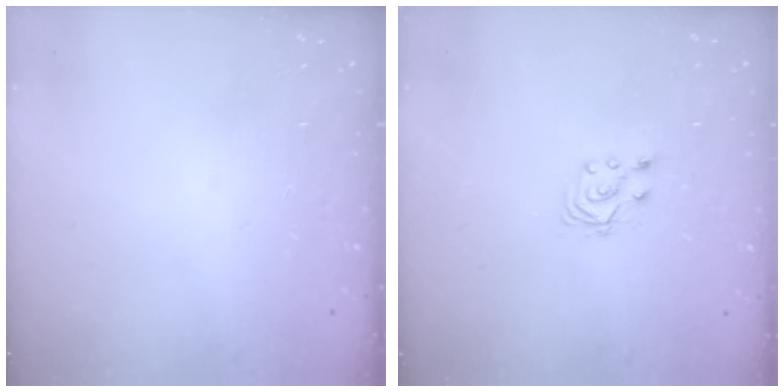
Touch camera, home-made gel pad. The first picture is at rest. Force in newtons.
{"total": 3.1, "press": 3.0, "slide": 0.7}